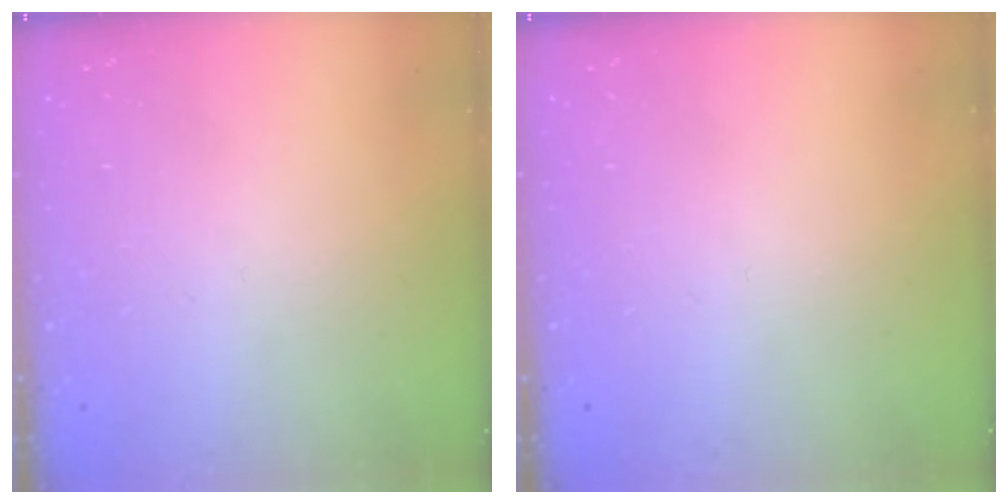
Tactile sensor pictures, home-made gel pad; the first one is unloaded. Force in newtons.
{"total": 0.0}